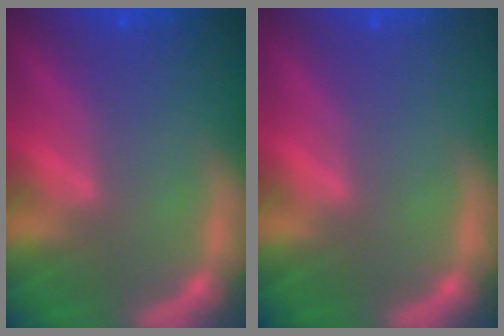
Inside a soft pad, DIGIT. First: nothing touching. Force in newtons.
{"total": 0.0}